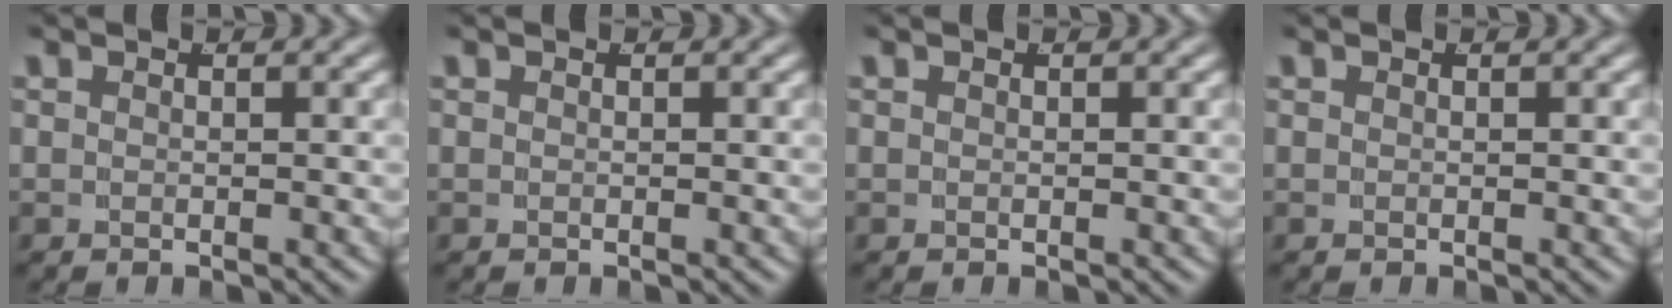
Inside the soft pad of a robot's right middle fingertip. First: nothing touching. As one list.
[{"total": 0.0}, {"total": 0.0}, {"total": 0.0}]